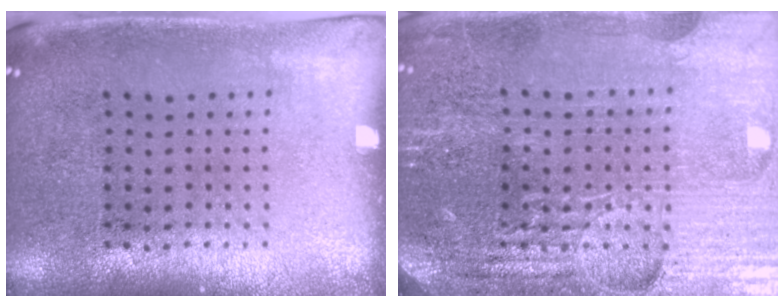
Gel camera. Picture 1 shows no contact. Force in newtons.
{"total": 4.9, "press": 4.6, "slide": 1.6}